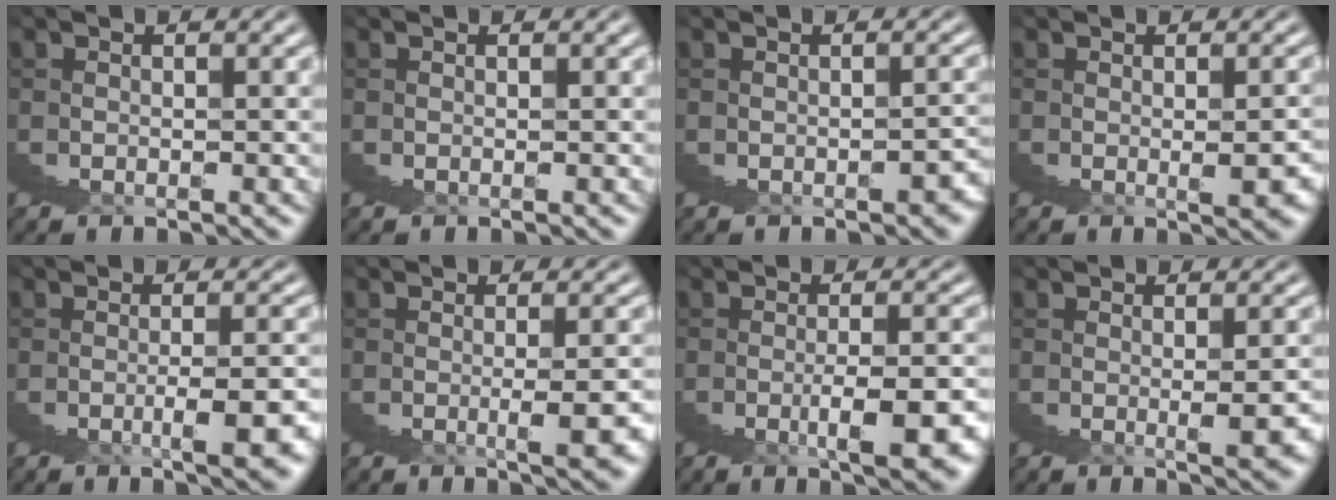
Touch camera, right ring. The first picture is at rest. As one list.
[{"total": 0.0}, {"total": 1.3, "force": [-1.1, 0.2, 0.8], "torque": [-0.015, -0.002, -0.013]}, {"total": 1.7, "force": [0.5, -1.0, 1.3], "torque": [-0.014, 0.011, 0.011]}, {"total": 3.4, "force": [-0.9, -1.5, 2.9], "torque": [-0.028, 0.017, -0.012]}, {"total": 2.7, "force": [0.1, -2.0, 1.8], "torque": [-0.020, 0.015, 0.005]}, {"total": 4.3, "force": [-0.6, -1.4, 4.0], "torque": [-0.033, 0.026, -0.012]}, {"total": 2.2, "force": [0.5, -1.7, 1.3], "torque": [-0.014, 0.014, 0.012]}]